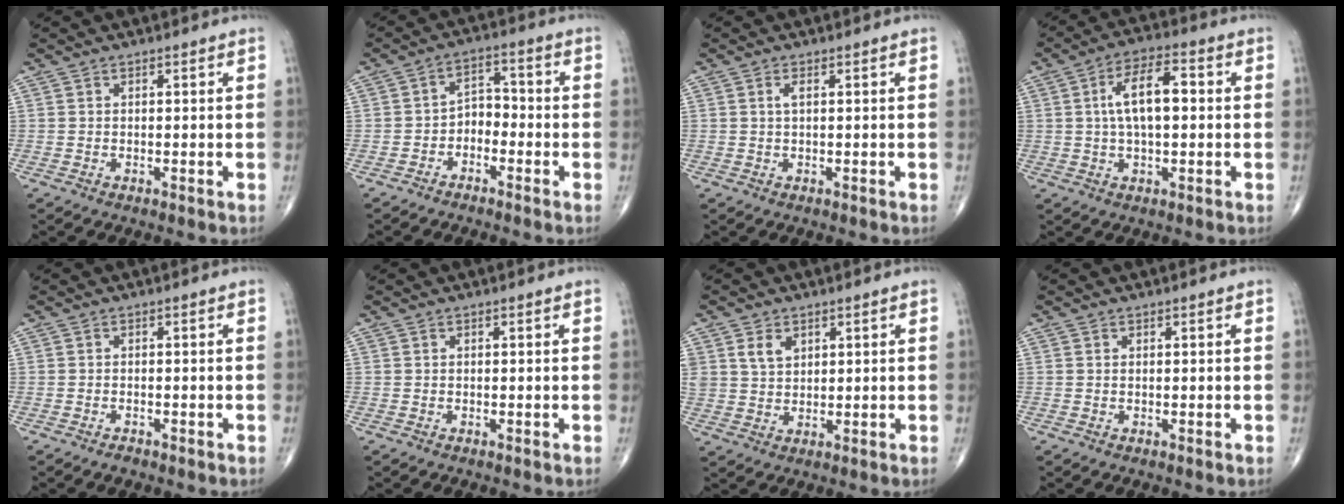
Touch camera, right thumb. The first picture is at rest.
{"total": 4.5, "force": [-2.2, 3.1, 2.5], "torque": [-0.022, 0.035, -0.050]}
{"total": 1.3, "force": [0.3, 0.3, 1.2], "torque": [-0.029, 0.004, 0.007]}
{"total": 9.9, "force": [1.0, 4.4, 8.8], "torque": [-0.152, 0.018, 0.012]}
{"total": 1.0, "force": [-0.9, 0.4, 0.4], "torque": [-0.006, 0.005, -0.014]}
{"total": 0.0}
{"total": 4.7, "force": [2.2, 3.3, 2.5], "torque": [-0.032, -0.014, 0.046]}
{"total": 0.0}